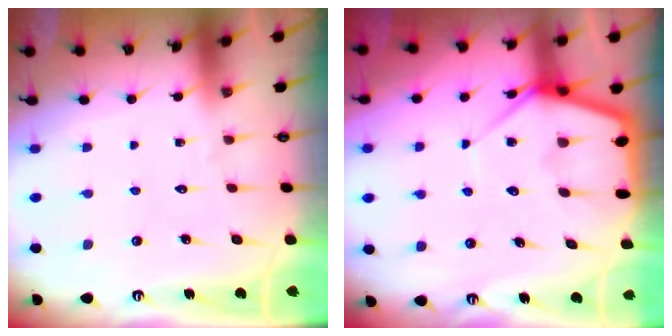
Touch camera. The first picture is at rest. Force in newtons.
{"total": 9.0, "press": 9.0, "slide": 0.6}